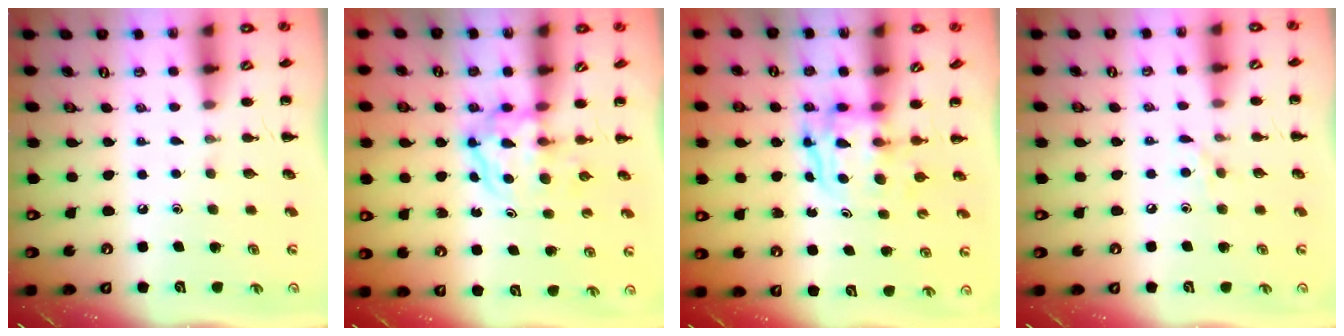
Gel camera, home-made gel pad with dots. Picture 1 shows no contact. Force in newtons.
{"total": 3.8, "press": 3.7, "slide": 0.4}
{"total": 3.8, "press": 3.8, "slide": 0.4}
{"total": 5.8, "press": 5.6, "slide": 1.3}